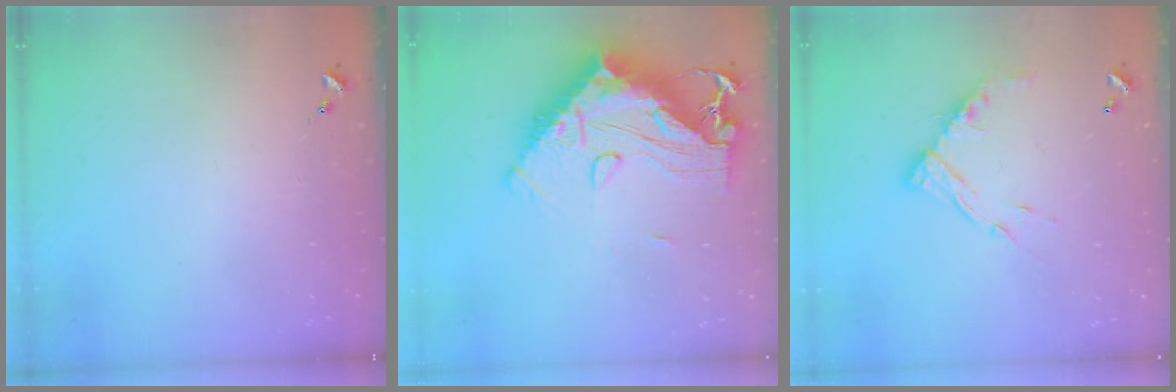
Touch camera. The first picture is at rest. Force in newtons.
{"total": 22.9, "press": 22.7, "slide": 2.4}
{"total": 12.1, "press": 12.1, "slide": 1.1}